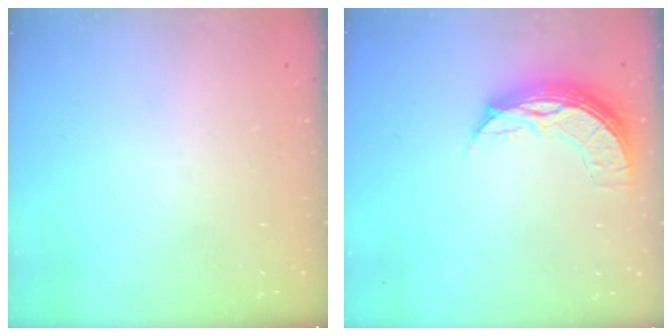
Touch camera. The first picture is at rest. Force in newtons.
{"total": 9.2, "press": 9.2, "slide": 0.7}